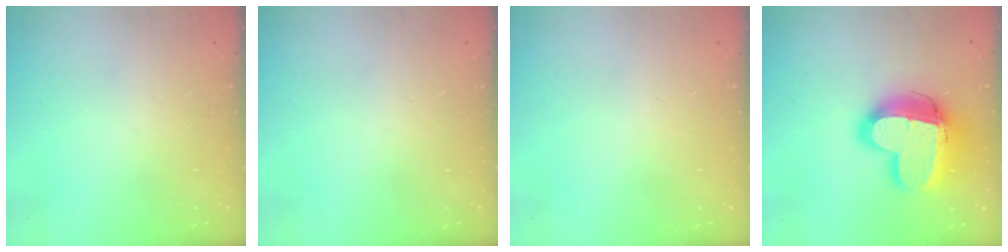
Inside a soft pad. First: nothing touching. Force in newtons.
{"total": 0.0}
{"total": 0.0}
{"total": 18.9, "press": 18.8, "slide": 2.2}